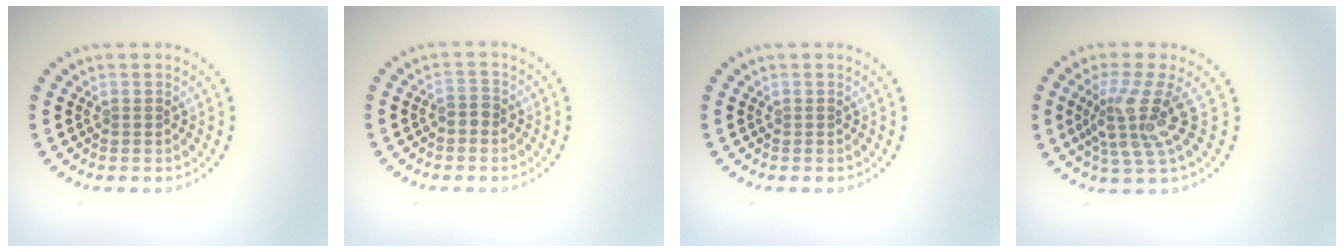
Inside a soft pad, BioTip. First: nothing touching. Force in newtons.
{"total": 1.1, "press": 1.0, "slide": 0.5}
{"total": 0.0}
{"total": 4.4, "press": 3.1, "slide": 3.1}